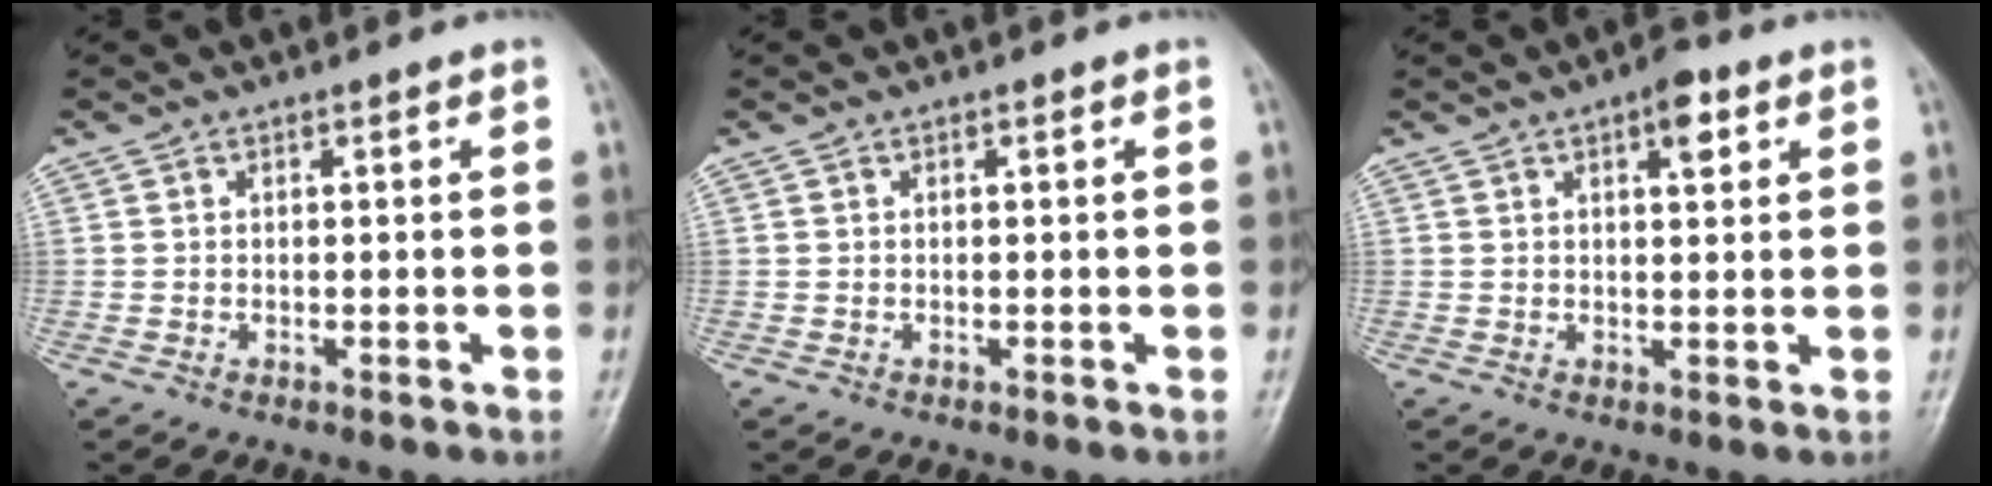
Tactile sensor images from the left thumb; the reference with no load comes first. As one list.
[{"total": 0.0}, {"total": 4.6, "force": [2.2, 1.8, 3.6], "torque": [-0.040, -0.005, 0.027]}]